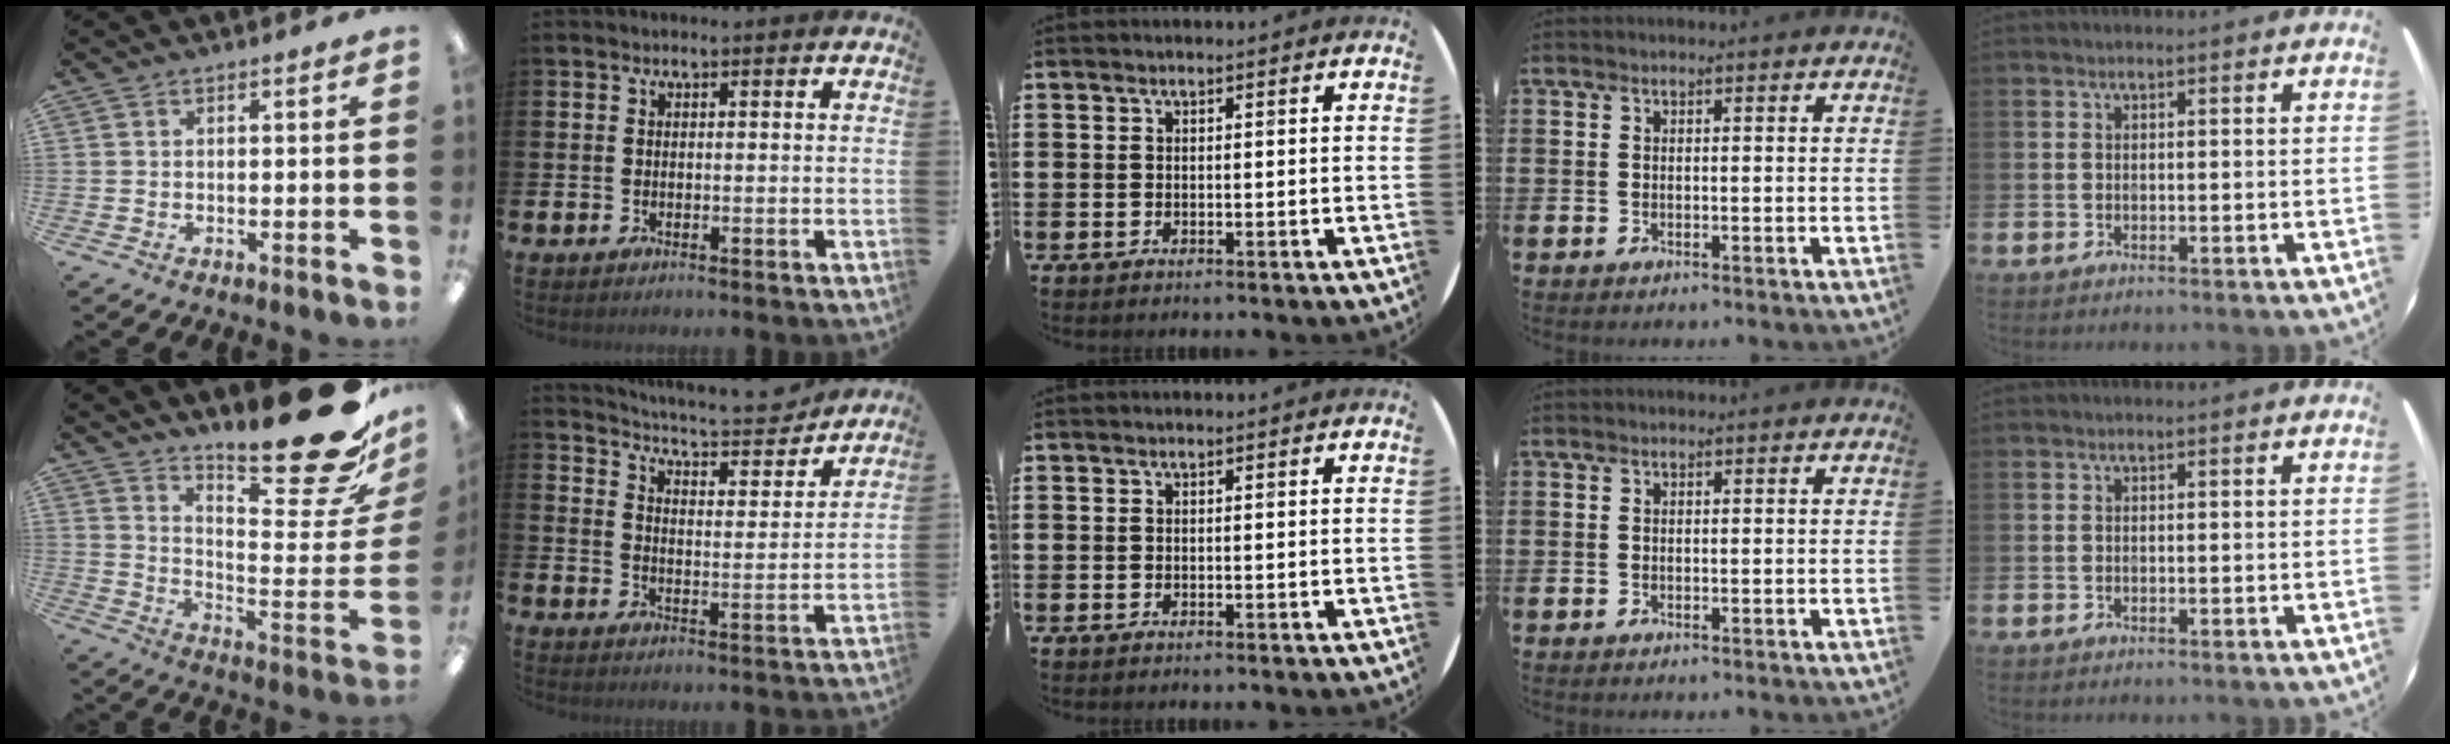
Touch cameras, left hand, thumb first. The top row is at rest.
{"thumb": {"total": 23.7, "force": [16.4, 5.6, 16.1], "torque": [-0.191, -0.134, 0.266]}, "index": {"total": 6.6, "force": [6.4, 0.6, 1.4], "torque": [-0.046, -0.051, 0.105]}}